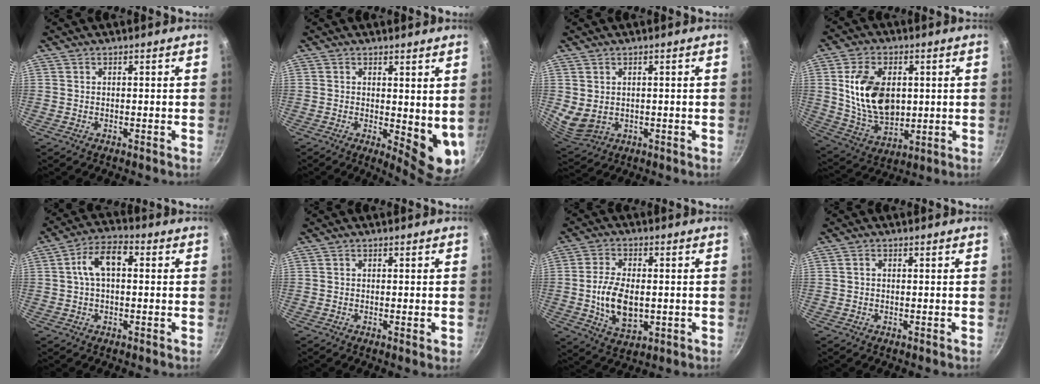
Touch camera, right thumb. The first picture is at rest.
{"total": 8.5, "force": [1.1, 3.6, 7.6], "torque": [-0.084, -0.023, 0.021]}
{"total": 5.1, "force": [1.0, 3.9, 3.0], "torque": [-0.048, -0.014, 0.035]}
{"total": 15.7, "force": [2.0, 10.4, 11.6], "torque": [-0.184, -0.015, 0.047]}
{"total": 8.1, "force": [1.0, 4.6, 6.6], "torque": [-0.111, 0.027, 0.008]}
{"total": 1.2, "force": [-0.3, 0.1, 1.1], "torque": [-0.019, -0.003, -0.006]}
{"total": 10.8, "force": [-0.9, 6.3, 8.7], "torque": [-0.155, -0.003, -0.011]}
{"total": 0.9, "force": [0.1, 0.7, 0.5], "torque": [-0.011, 0.005, 0.001]}